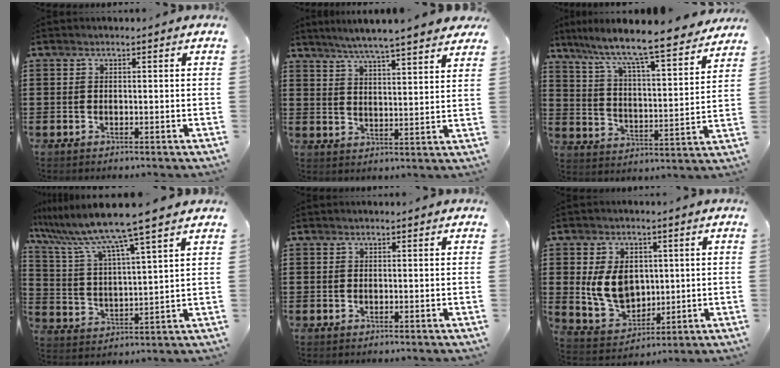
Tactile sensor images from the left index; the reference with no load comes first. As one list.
[{"total": 5.2, "force": [4.8, -0.4, 2.0], "torque": [-0.057, -0.025, 0.082]}, {"total": 7.4, "force": [6.6, -0.4, 3.3], "torque": [-0.086, -0.061, 0.101]}, {"total": 9.5, "force": [8.0, -1.1, 4.9], "torque": [-0.127, -0.050, 0.129]}, {"total": 0.0}, {"total": 8.3, "force": [1.2, 6.5, 4.9], "torque": [-0.124, 0.011, 0.021]}]